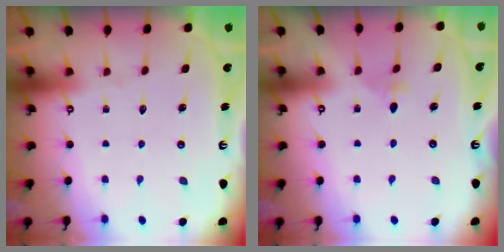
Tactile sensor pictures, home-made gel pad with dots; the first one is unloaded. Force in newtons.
{"total": 3.0, "press": 2.9, "slide": 0.5}